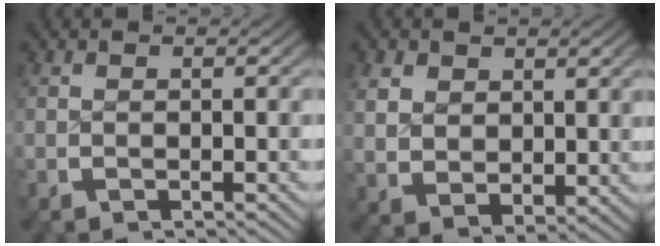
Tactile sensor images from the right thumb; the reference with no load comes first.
{"total": 4.5, "force": [1.1, 3.4, 2.8], "torque": [-0.058, -0.022, 0.037]}